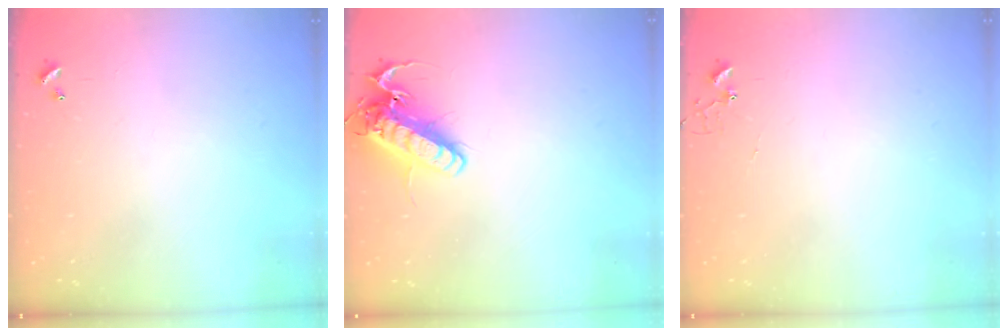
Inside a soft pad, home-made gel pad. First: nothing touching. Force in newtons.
{"total": 16.2, "press": 16.0, "slide": 2.5}
{"total": 3.9, "press": 3.9, "slide": 0.3}